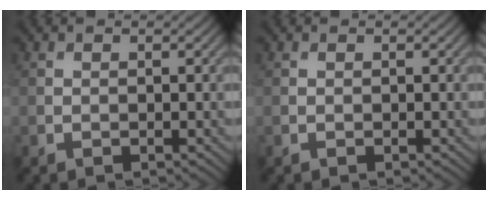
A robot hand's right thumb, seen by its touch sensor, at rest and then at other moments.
{"total": 0.0}